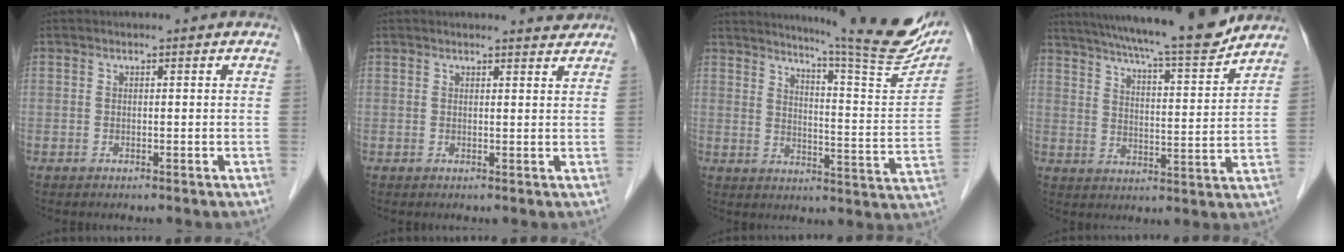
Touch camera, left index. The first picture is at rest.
{"total": 2.3, "force": [2.2, 0.0, 0.2], "torque": [-0.006, -0.007, 0.023]}
{"total": 19.5, "force": [17.2, -0.2, 9.2], "torque": [-0.132, -0.075, 0.213]}
{"total": 17.9, "force": [15.9, 0.2, 8.2], "torque": [-0.133, -0.010, 0.231]}